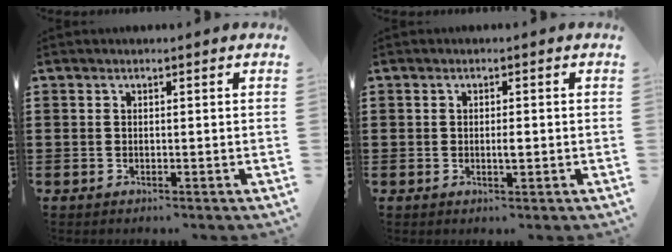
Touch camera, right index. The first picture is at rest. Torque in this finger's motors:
{"motor_torque": [-0.24, 0.25, 0.07, 0.03]}